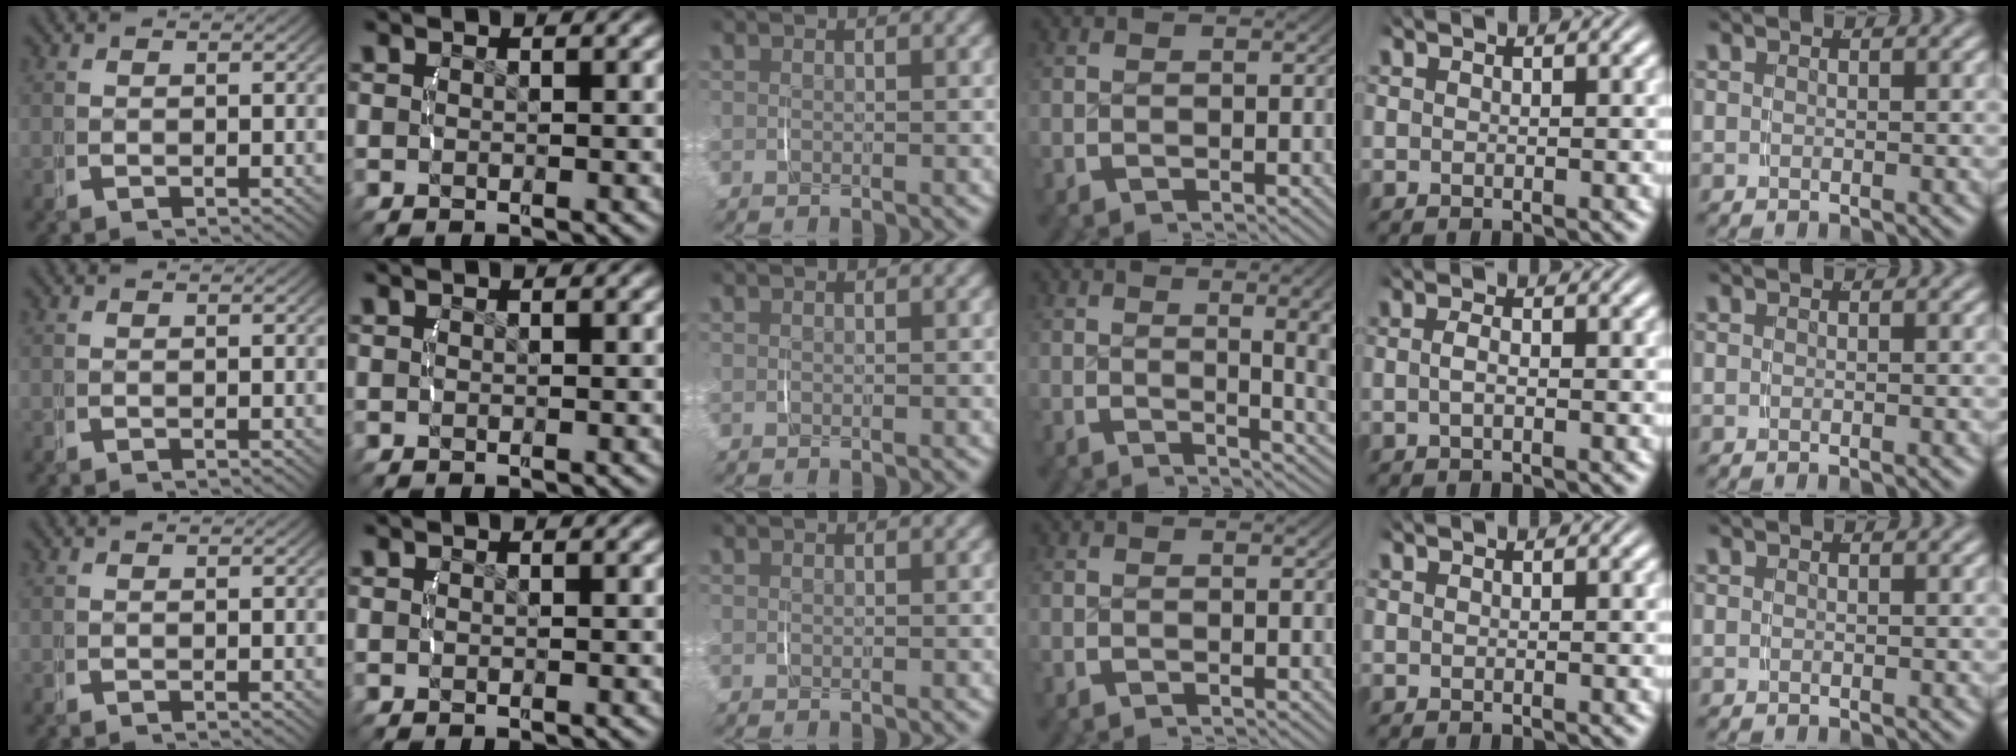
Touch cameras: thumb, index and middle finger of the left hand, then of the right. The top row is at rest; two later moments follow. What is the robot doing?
{"motion": "lift_and_place", "object": "jewelry box"}